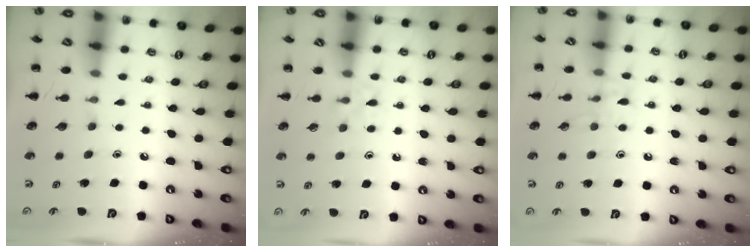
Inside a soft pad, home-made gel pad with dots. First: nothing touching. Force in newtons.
{"total": 4.1, "press": 3.8, "slide": 1.6}
{"total": 8.0, "press": 7.9, "slide": 1.3}